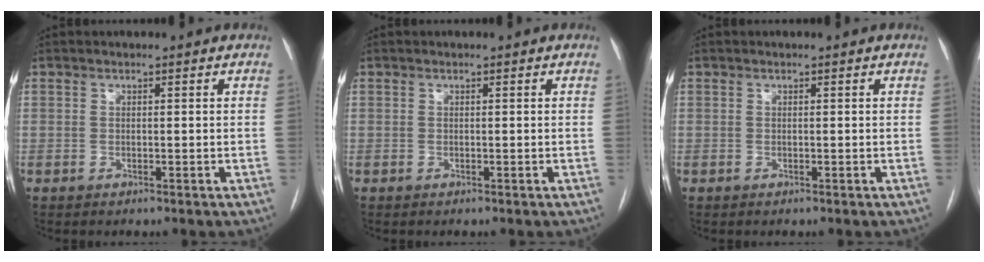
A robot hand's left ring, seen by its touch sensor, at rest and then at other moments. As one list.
[{"total": 0.0}, {"total": 0.0}]